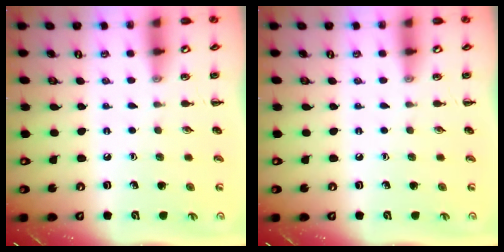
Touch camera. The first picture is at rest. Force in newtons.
{"total": 0.0}